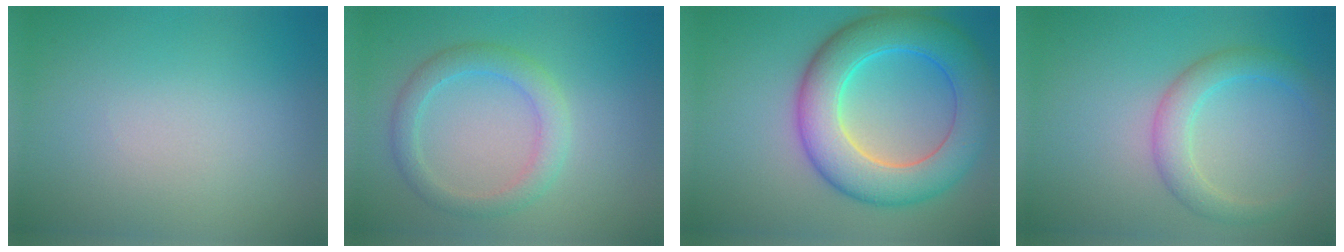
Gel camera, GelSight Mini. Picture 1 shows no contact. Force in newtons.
{"total": 3.0, "press": 3.0, "slide": 0.1}
{"total": 8.8, "press": 8.8, "slide": 0.2}
{"total": 3.0, "press": 3.0, "slide": 0.1}